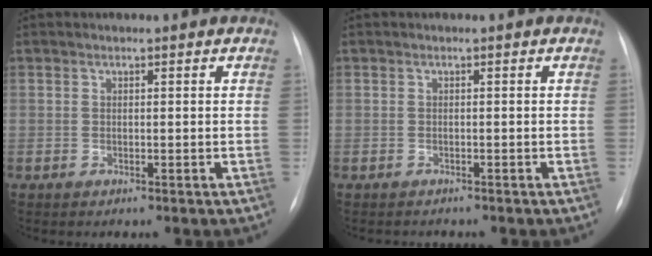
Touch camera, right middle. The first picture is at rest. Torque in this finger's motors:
{"motor_torque": [-0.46, -0.19, -0.15, -0.05]}